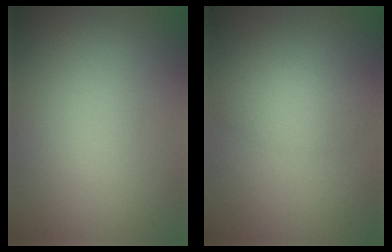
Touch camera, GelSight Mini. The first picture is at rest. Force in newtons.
{"total": 2.6, "press": 2.6, "slide": 0.2}